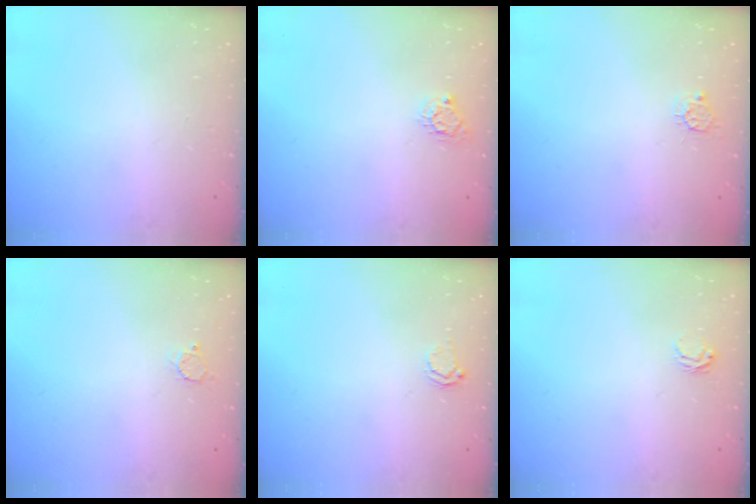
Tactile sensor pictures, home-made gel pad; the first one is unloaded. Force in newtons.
{"total": 5.7, "press": 5.7, "slide": 0.3}
{"total": 4.1, "press": 4.0, "slide": 0.4}
{"total": 2.1, "press": 2.1, "slide": 0.2}
{"total": 3.7, "press": 3.7, "slide": 0.5}
{"total": 4.3, "press": 4.3, "slide": 0.3}